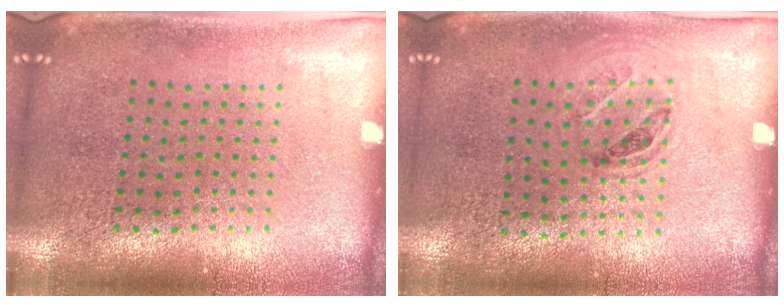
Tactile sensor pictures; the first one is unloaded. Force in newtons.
{"total": 1.0, "press": 0.7, "slide": 0.6}